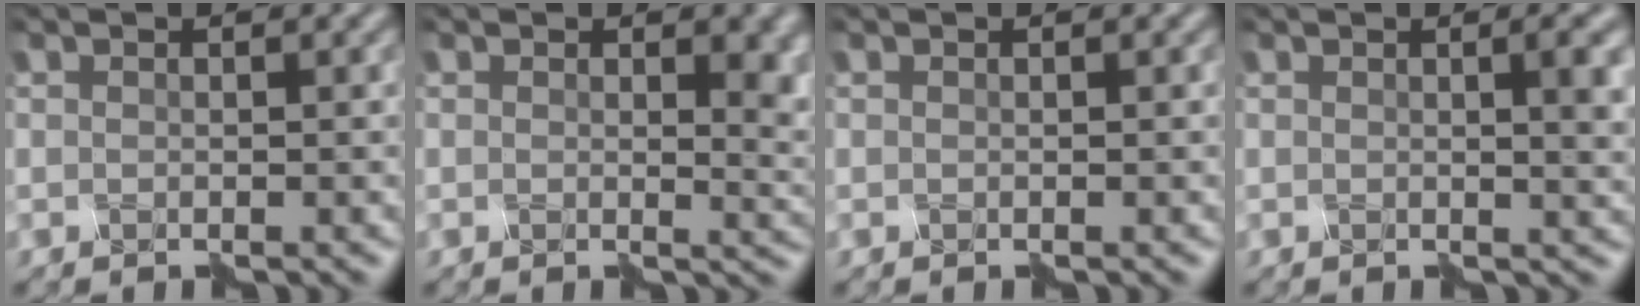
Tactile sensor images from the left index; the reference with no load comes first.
{"total": 5.3, "force": [0.9, 2.7, 4.5], "torque": [-0.032, -0.008, 0.017]}
{"total": 0.0}
{"total": 3.5, "force": [0.5, 1.2, 3.3], "torque": [-0.028, 0.002, 0.004]}